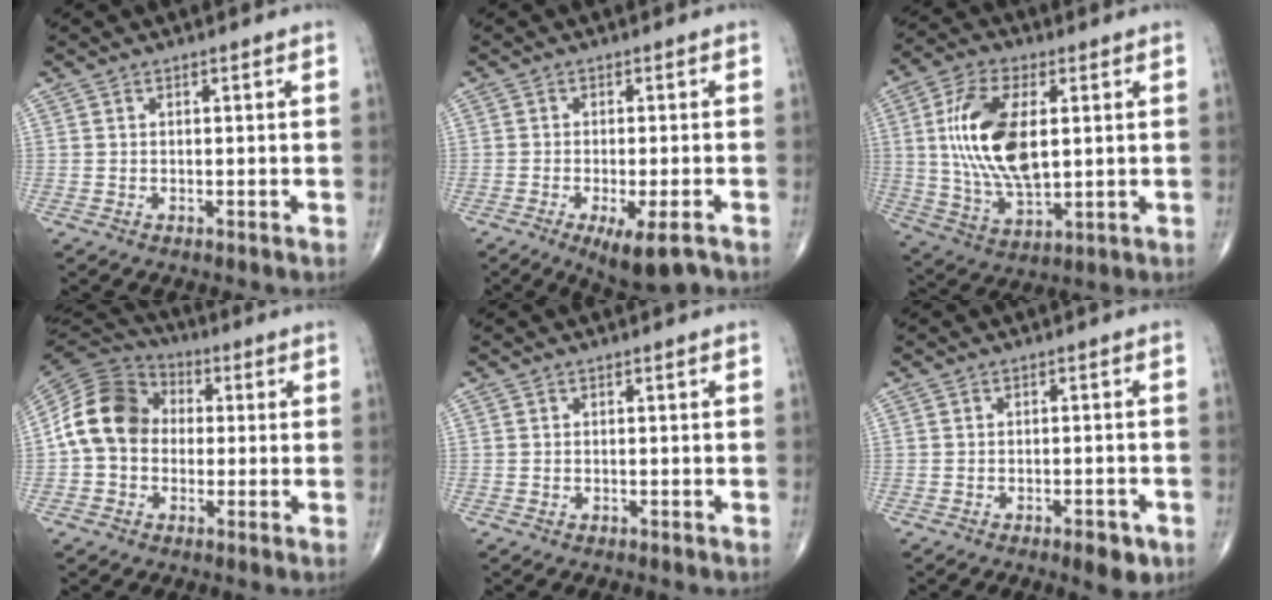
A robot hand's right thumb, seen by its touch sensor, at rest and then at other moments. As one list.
[{"total": 7.1, "force": [-4.0, 1.8, 5.6], "torque": [-0.084, -0.006, -0.059]}, {"total": 16.8, "force": [2.5, 8.3, 14.4], "torque": [-0.279, -0.011, 0.051]}, {"total": 12.7, "force": [0.0, 10.3, 7.5], "torque": [-0.127, 0.036, -0.015]}, {"total": 0.0}, {"total": 4.0, "force": [-2.3, 1.6, 3.0], "torque": [-0.034, 0.005, -0.028]}]